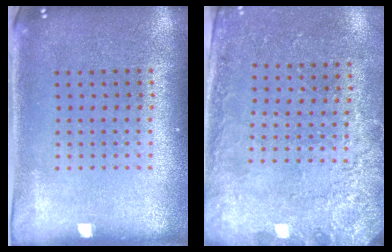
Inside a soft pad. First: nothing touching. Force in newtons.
{"total": 2.6, "press": 2.3, "slide": 1.2}